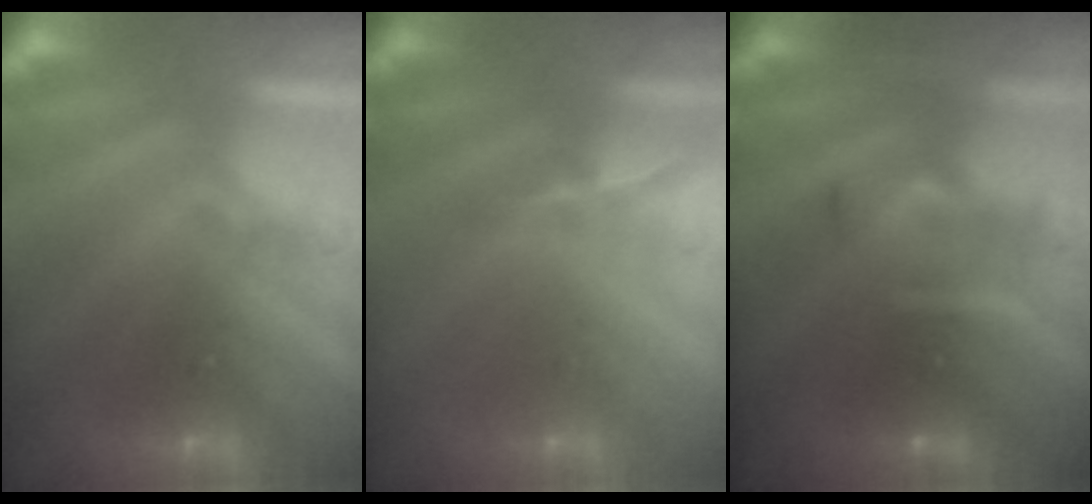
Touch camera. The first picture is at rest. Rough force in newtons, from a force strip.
{"total": 1.1}
{"total": 9.6}